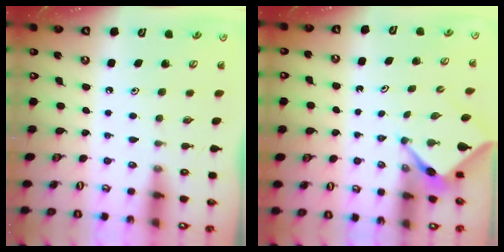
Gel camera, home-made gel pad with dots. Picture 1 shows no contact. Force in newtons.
{"total": 3.1, "press": 3.1, "slide": 0.3}